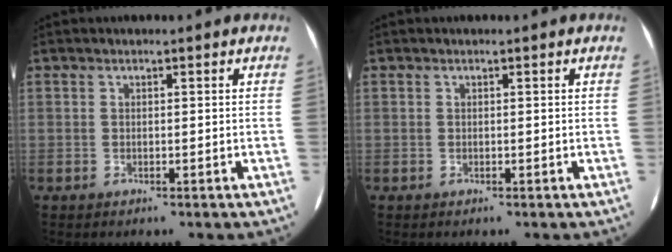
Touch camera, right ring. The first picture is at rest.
{"total": 0.0}